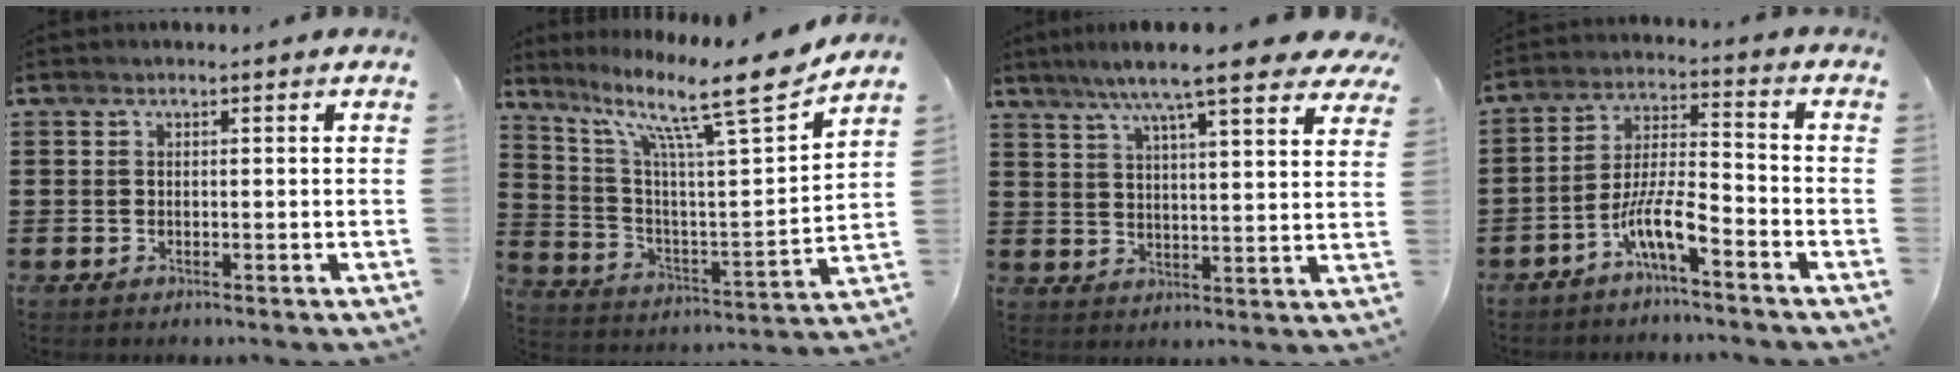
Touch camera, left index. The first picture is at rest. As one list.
[{"total": 14.3, "force": [10.7, 1.2, 9.4], "torque": [-0.194, -0.066, 0.166]}, {"total": 9.9, "force": [7.9, 0.8, 5.9], "torque": [-0.125, -0.028, 0.132]}, {"total": 8.2, "force": [-5.4, 1.6, 6.0], "torque": [-0.132, -0.002, -0.106]}]